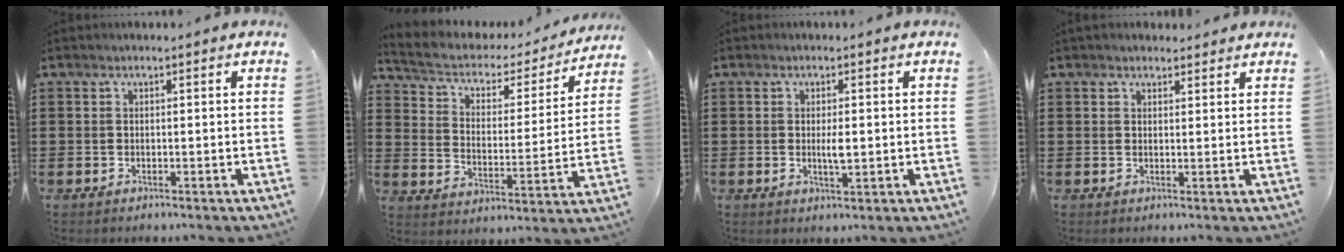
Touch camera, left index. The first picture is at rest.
{"total": 3.6, "force": [2.3, 2.1, 1.7], "torque": [-0.049, -0.016, 0.030]}
{"total": 2.7, "force": [0.0, 0.7, 2.7], "torque": [-0.050, -0.003, 0.000]}
{"total": 1.6, "force": [1.4, 0.6, 0.2], "torque": [-0.006, 0.004, 0.028]}